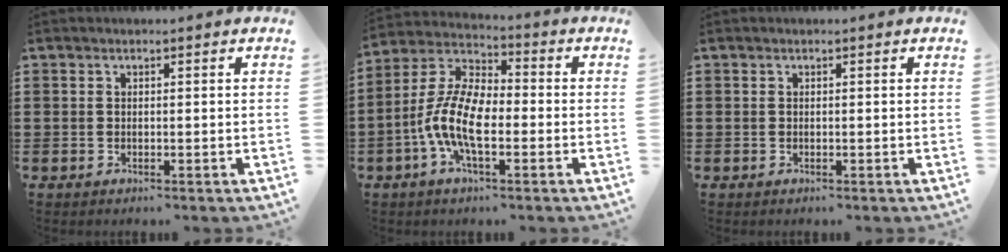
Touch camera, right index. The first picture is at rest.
{"total": 10.4, "force": [-3.0, 4.3, 8.9], "torque": [-0.219, -0.010, -0.065]}
{"total": 0.0}